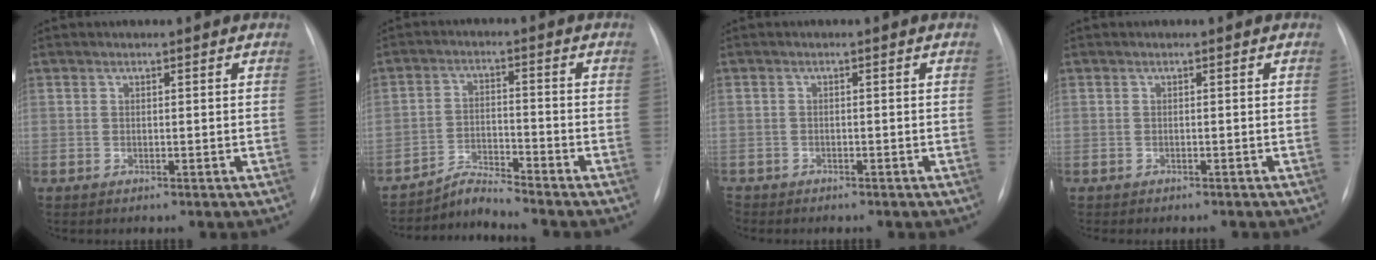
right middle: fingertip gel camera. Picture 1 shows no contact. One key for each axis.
{"total": 4.2, "fx": -4.0, "fy": -1.2, "fz": -0.5, "tx": -0.001, "ty": -0.016, "tz": -0.070}
{"total": 2.3, "fx": -2.0, "fy": 1.1, "fz": 0.6, "tx": -0.012, "ty": -0.003, "tz": -0.027}
{"total": 2.2, "fx": -1.9, "fy": 0.5, "fz": 1.0, "tx": -0.017, "ty": -0.008, "tz": -0.016}